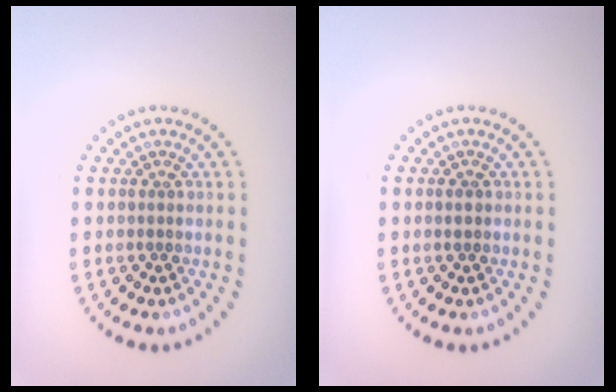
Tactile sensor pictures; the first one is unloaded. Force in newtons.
{"total": 1.0, "press": 0.9, "slide": 0.2}